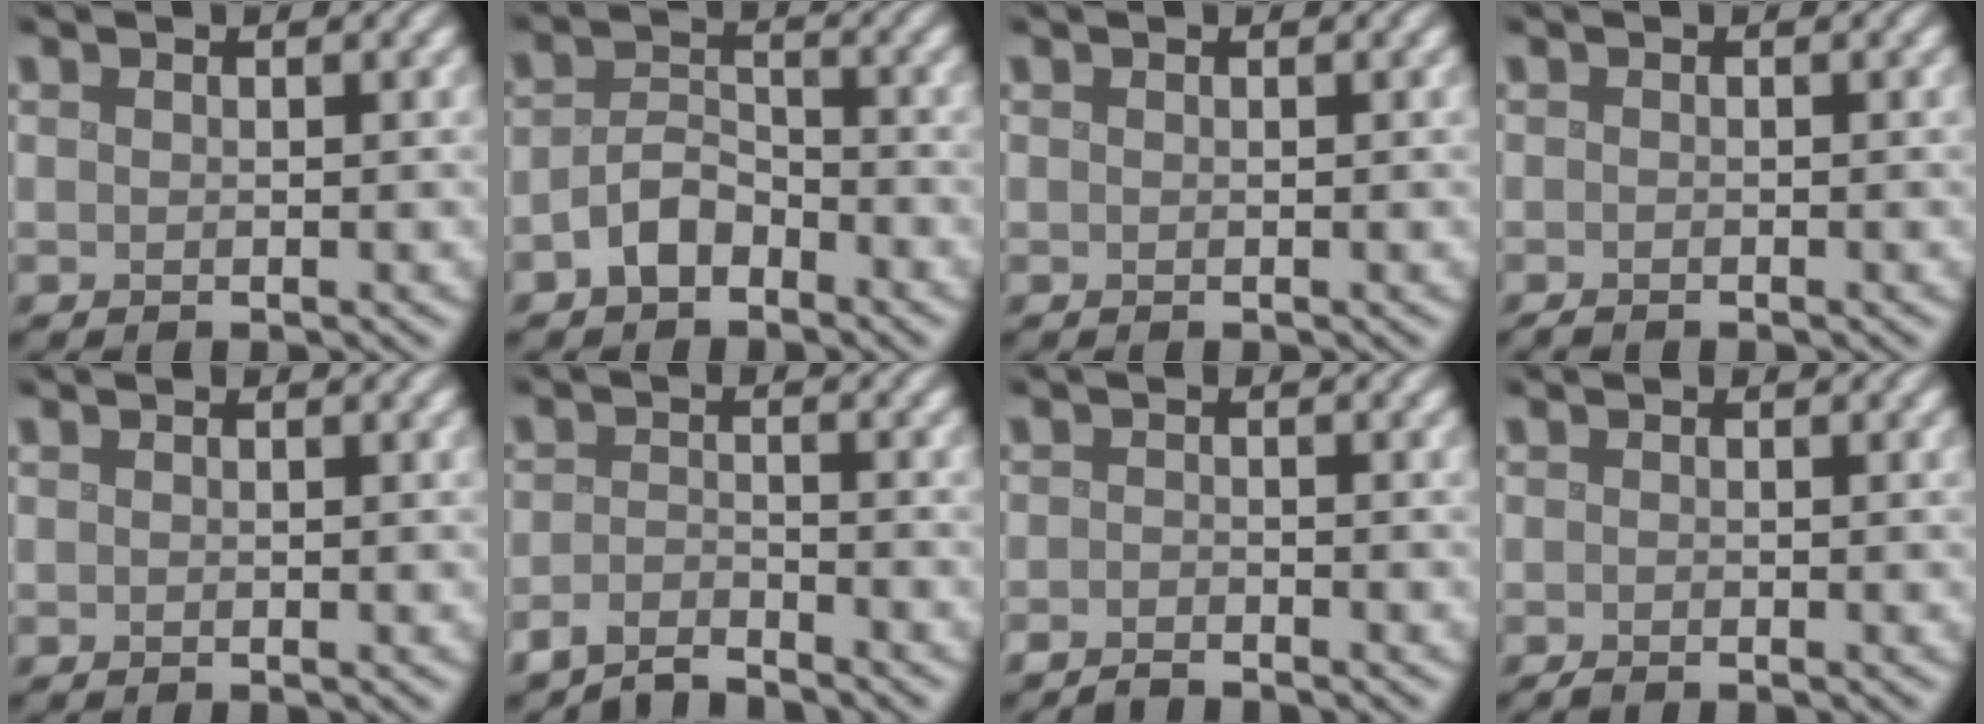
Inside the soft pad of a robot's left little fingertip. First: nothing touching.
{"total": 3.2, "force": [-2.4, 1.6, 1.5], "torque": [-0.027, 0.009, -0.050]}
{"total": 0.0}
{"total": 0.6, "force": [-0.6, 0.0, -0.1], "torque": [0.002, -0.001, -0.014]}
{"total": 0.0}
{"total": 3.0, "force": [-3.0, 0.1, 0.4], "torque": [-0.007, 0.000, -0.065]}
{"total": 1.6, "force": [-1.5, -0.2, -0.1], "torque": [0.003, 0.000, -0.033]}
{"total": 0.9, "force": [-0.9, 0.0, 0.0], "torque": [0.000, -0.001, -0.019]}